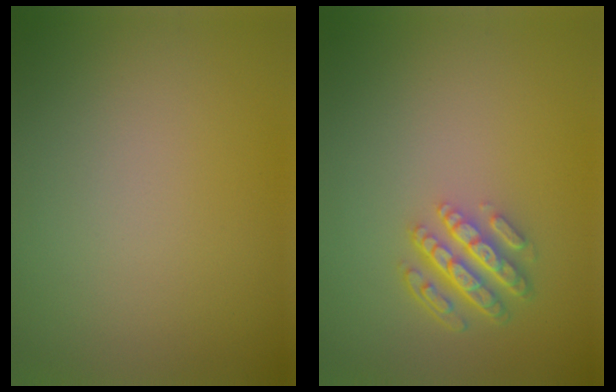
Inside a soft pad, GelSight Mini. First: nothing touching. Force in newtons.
{"total": 4.5, "press": 3.3, "slide": 3.0}